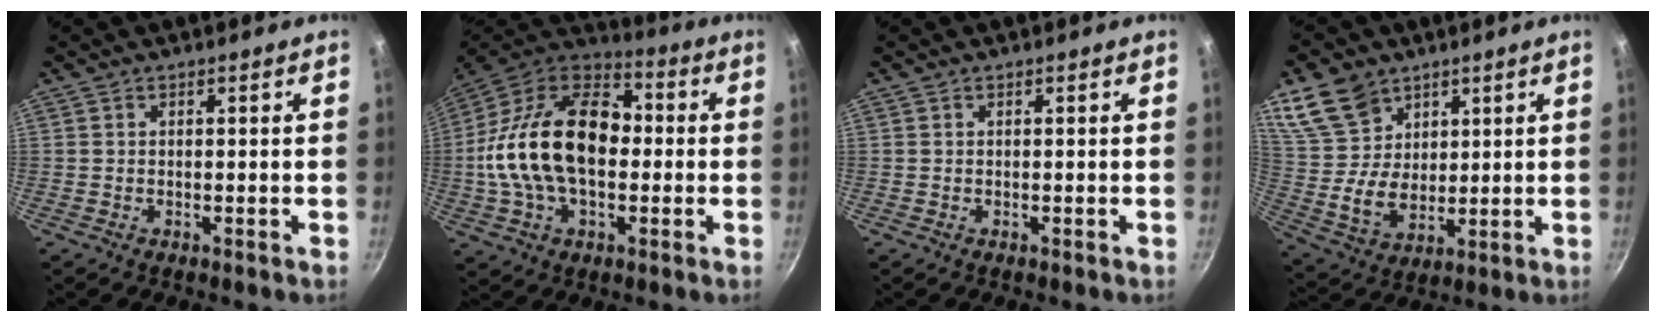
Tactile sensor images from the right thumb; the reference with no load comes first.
{"total": 24.3, "force": [-0.5, 15.3, 19.0], "torque": [-0.322, 0.043, -0.024]}
{"total": 0.0}
{"total": 14.8, "force": [8.0, 10.7, 6.4], "torque": [-0.097, -0.032, 0.169]}